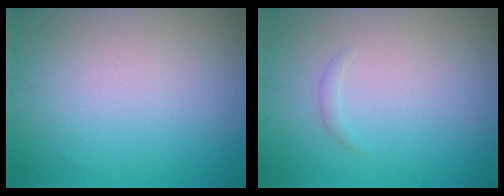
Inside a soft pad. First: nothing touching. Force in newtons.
{"total": 0.6, "press": 0.6, "slide": 0.1}